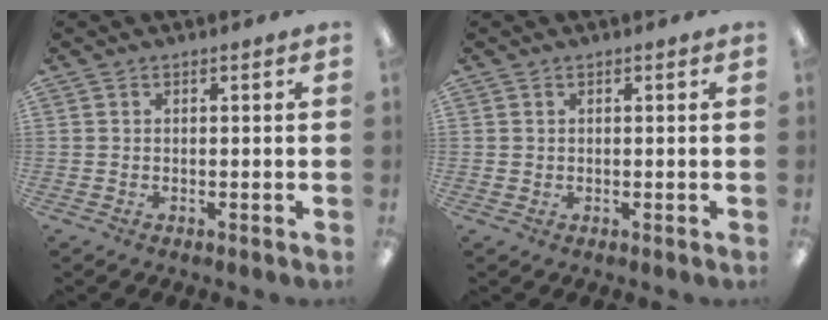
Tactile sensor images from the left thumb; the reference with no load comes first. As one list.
[{"total": 0.6, "force": [0.3, 0.5, -0.1], "torque": [0.001, 0.003, 0.006]}]